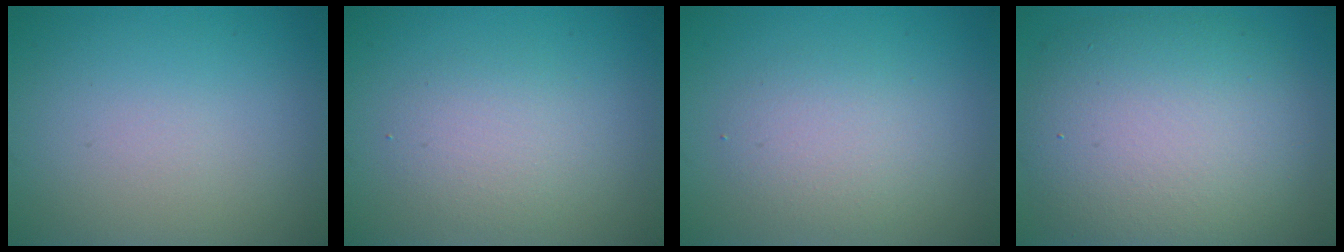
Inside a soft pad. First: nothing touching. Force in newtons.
{"total": 2.6, "press": 2.6, "slide": 0.2}
{"total": 2.6, "press": 2.6, "slide": 0.3}
{"total": 10.3, "press": 10.2, "slide": 0.7}